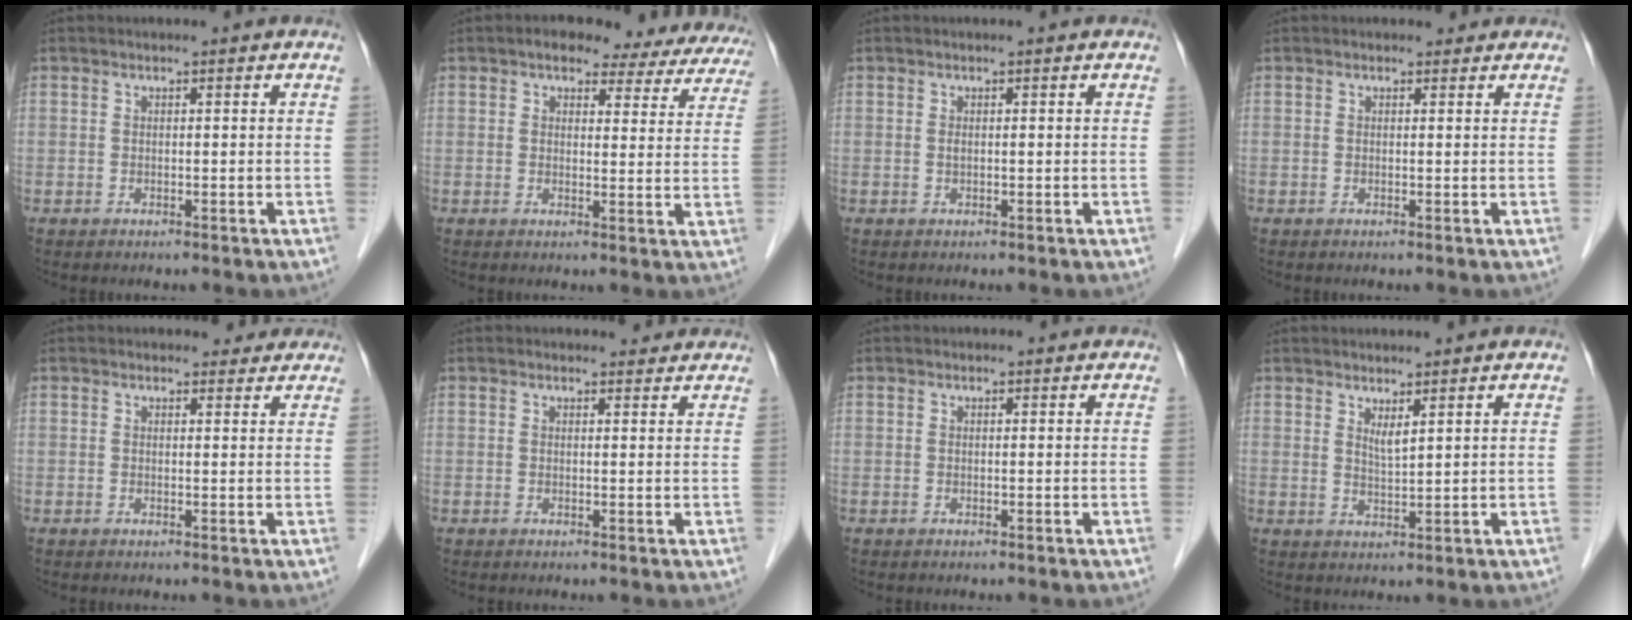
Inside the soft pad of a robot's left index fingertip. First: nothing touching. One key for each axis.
{"total": 13.4, "fx": 11.0, "fy": 5.6, "fz": 5.4, "tx": -0.037, "ty": 0.017, "tz": 0.103}
{"total": 0.6, "fx": 0.0, "fy": 0.1, "fz": 0.6, "tx": -0.013, "ty": 0.001, "tz": 0.000}
{"total": 1.1, "fx": 0.9, "fy": 0.6, "fz": 0.1, "tx": -0.002, "ty": 0.001, "tz": 0.008}
{"total": 2.7, "fx": 2.4, "fy": 1.2, "fz": 0.1, "tx": 0.003, "ty": 0.001, "tz": 0.020}
{"total": 2.2, "fx": 2.0, "fy": 0.8, "fz": 0.1, "tx": -0.003, "ty": 0.000, "tz": 0.019}
{"total": 0.0}
{"total": 2.0, "fx": 1.4, "fy": 0.0, "fz": 1.4, "tx": -0.030, "ty": -0.010, "tz": 0.031}